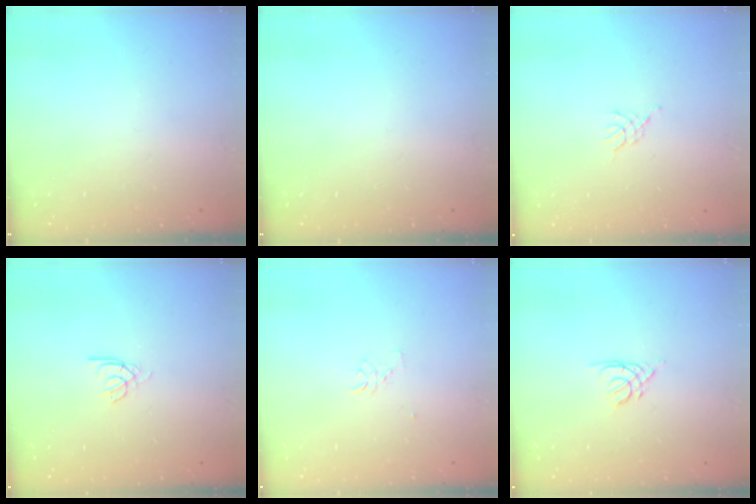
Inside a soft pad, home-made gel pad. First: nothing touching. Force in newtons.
{"total": 0.0}
{"total": 2.3, "press": 2.2, "slide": 0.5}
{"total": 2.2, "press": 2.1, "slide": 0.4}
{"total": 2.6, "press": 2.6, "slide": 0.1}
{"total": 2.2, "press": 2.2, "slide": 0.4}